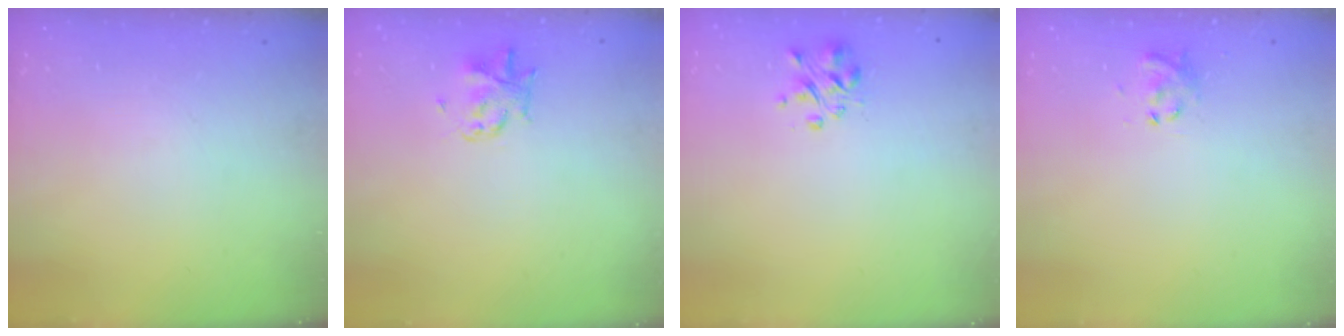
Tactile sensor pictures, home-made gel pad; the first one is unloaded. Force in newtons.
{"total": 3.0, "press": 2.9, "slide": 0.4}
{"total": 2.3, "press": 2.2, "slide": 0.4}
{"total": 2.8, "press": 2.7, "slide": 0.8}